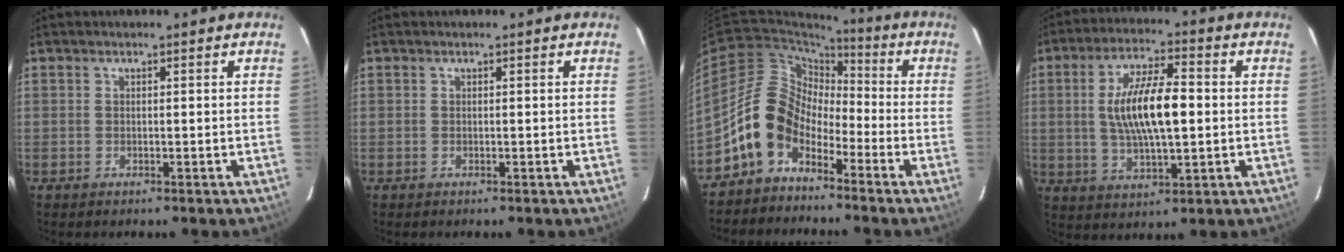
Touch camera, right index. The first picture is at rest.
{"total": 0.0}
{"total": 11.1, "force": [-6.2, 7.6, 5.3], "torque": [-0.099, 0.026, -0.119]}
{"total": 13.1, "force": [0.7, 4.4, 12.4], "torque": [-0.230, 0.005, 0.017]}